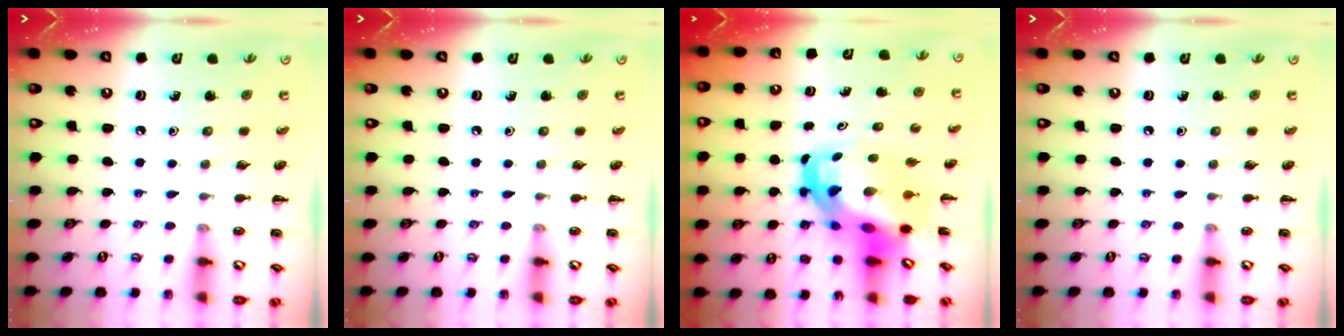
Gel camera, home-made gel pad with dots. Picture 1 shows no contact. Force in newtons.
{"total": 0.0}
{"total": 8.8, "press": 8.5, "slide": 2.3}
{"total": 0.0}